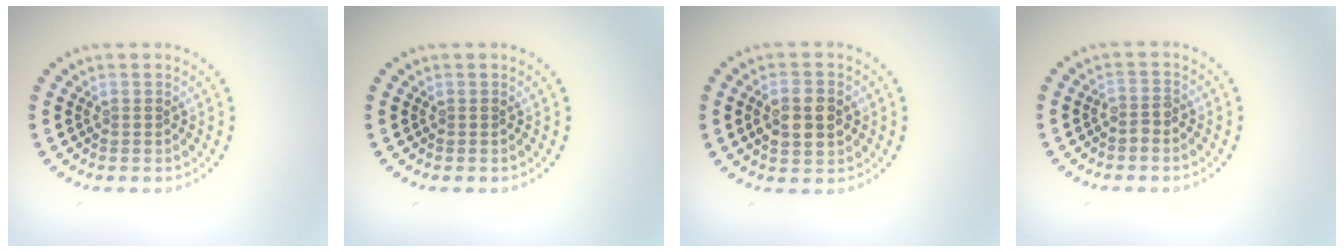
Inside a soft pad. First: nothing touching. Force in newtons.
{"total": 0.0}
{"total": 3.8, "press": 3.8, "slide": 0.3}
{"total": 1.2, "press": 1.0, "slide": 0.7}